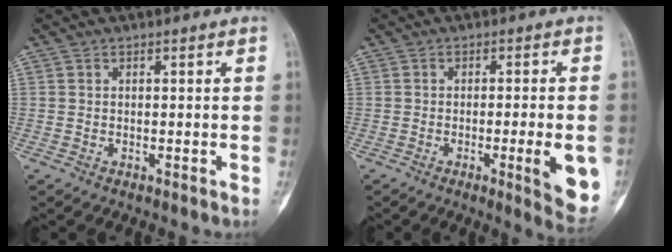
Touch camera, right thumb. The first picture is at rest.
{"total": 9.2, "force": [-2.5, 1.6, 8.6], "torque": [-0.106, -0.009, -0.029]}